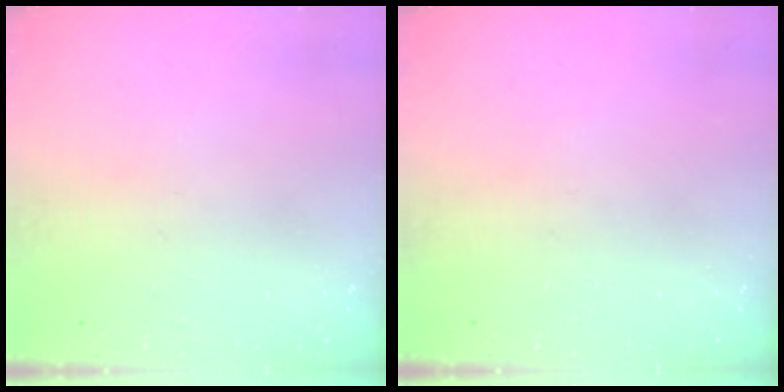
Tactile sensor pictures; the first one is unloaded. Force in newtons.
{"total": 0.0}